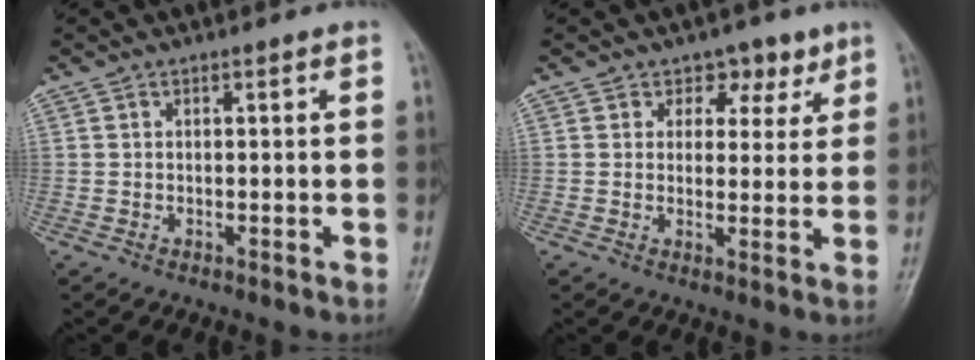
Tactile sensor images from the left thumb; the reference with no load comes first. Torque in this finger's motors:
{"motor_torque": [-0.24, 0.02, -0.27, -0.26, -0.03]}